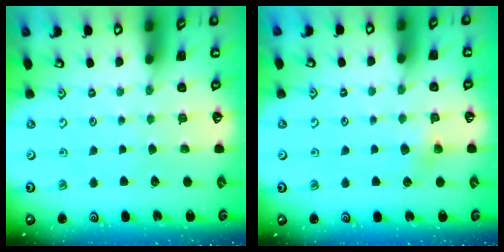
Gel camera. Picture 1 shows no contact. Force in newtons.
{"total": 3.4, "press": 3.4, "slide": 0.3}